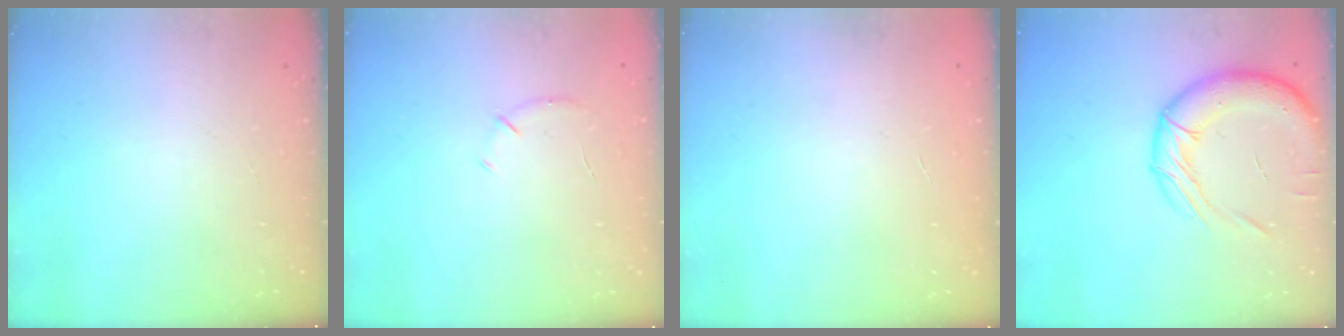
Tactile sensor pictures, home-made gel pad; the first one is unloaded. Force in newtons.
{"total": 6.1, "press": 5.9, "slide": 1.7}
{"total": 0.0}
{"total": 16.2, "press": 15.9, "slide": 3.4}